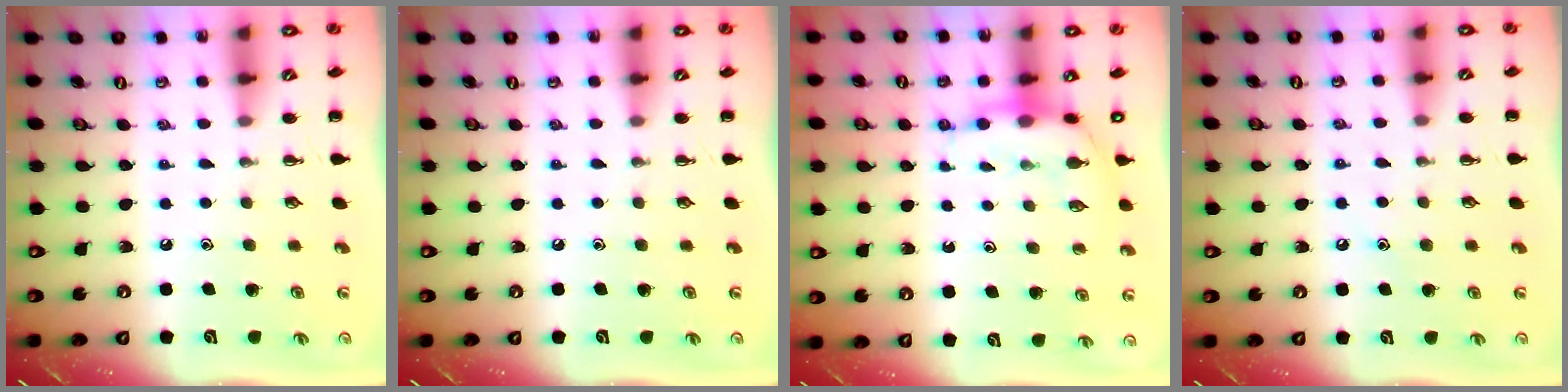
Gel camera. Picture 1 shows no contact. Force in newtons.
{"total": 0.0}
{"total": 7.9, "press": 7.8, "slide": 1.5}
{"total": 7.3, "press": 7.1, "slide": 1.5}